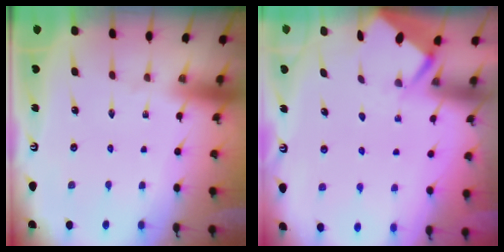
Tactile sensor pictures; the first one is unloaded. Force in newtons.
{"total": 2.8, "press": 2.8, "slide": 0.4}